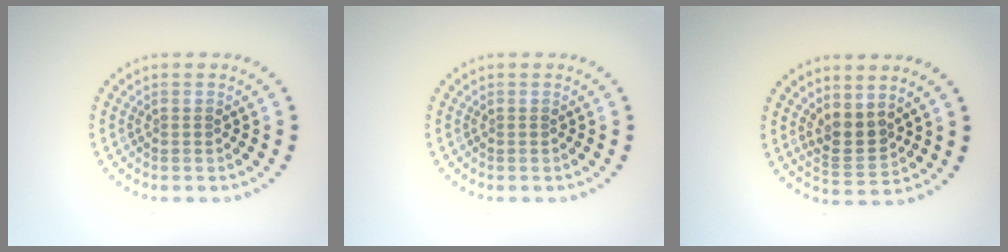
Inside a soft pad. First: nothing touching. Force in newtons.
{"total": 0.0}
{"total": 2.6, "press": 2.3, "slide": 1.3}